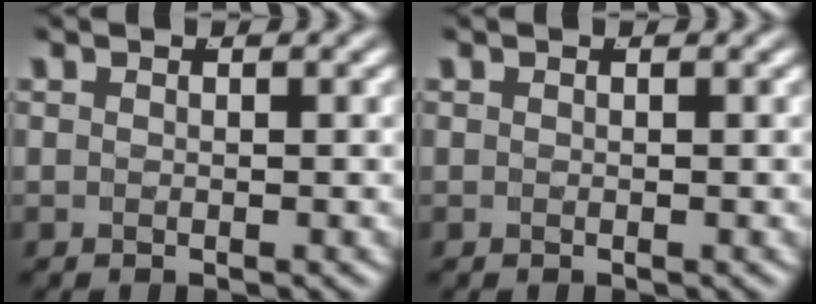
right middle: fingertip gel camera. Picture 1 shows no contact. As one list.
[{"total": 0.0}]